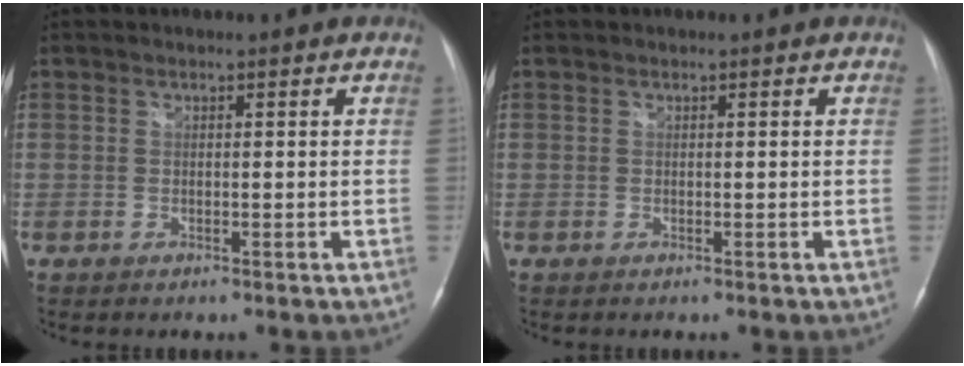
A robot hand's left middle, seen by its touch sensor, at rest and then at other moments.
{"total": 0.0}